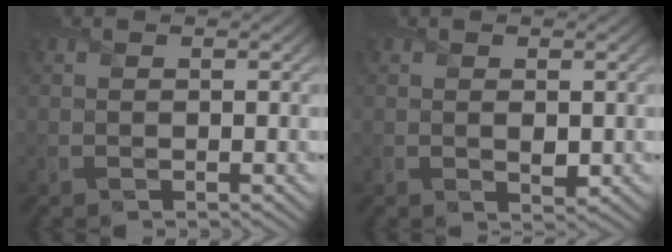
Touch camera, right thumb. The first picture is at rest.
{"total": 1.3, "force": [0.1, 0.8, 1.1], "torque": [-0.021, -0.002, 0.005]}